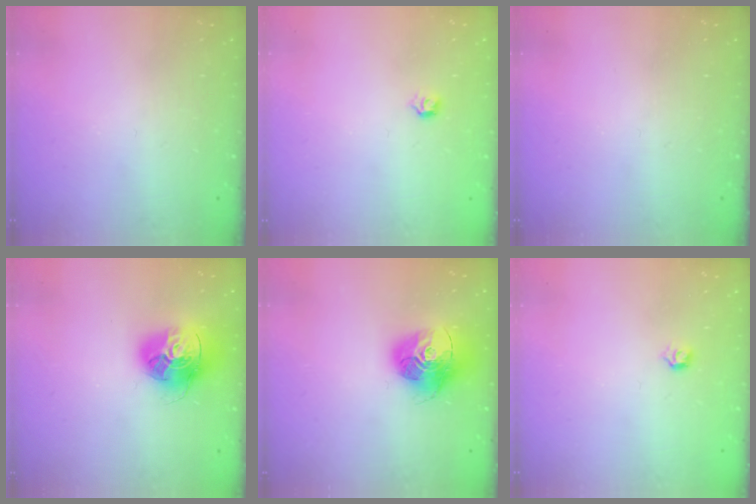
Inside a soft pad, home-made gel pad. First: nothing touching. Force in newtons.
{"total": 2.8, "press": 2.7, "slide": 0.8}
{"total": 0.0}
{"total": 17.1, "press": 17.0, "slide": 1.9}
{"total": 16.5, "press": 16.4, "slide": 1.5}
{"total": 2.8, "press": 2.7, "slide": 0.8}